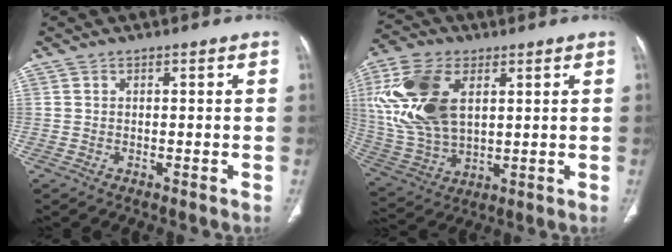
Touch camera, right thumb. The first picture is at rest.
{"total": 18.7, "force": [4.9, 11.1, 14.3], "torque": [-0.292, -0.008, 0.099]}